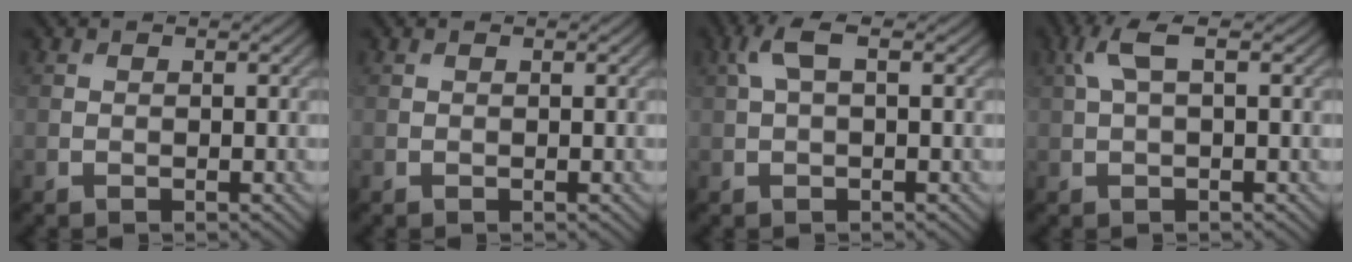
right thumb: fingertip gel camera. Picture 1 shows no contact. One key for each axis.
{"total": 0.0}
{"total": 3.4, "fx": 1.0, "fy": 1.1, "fz": 3.0, "tx": -0.075, "ty": 0.011, "tz": 0.018}
{"total": 3.8, "fx": 1.1, "fy": 1.1, "fz": 3.5, "tx": -0.083, "ty": 0.013, "tz": 0.021}